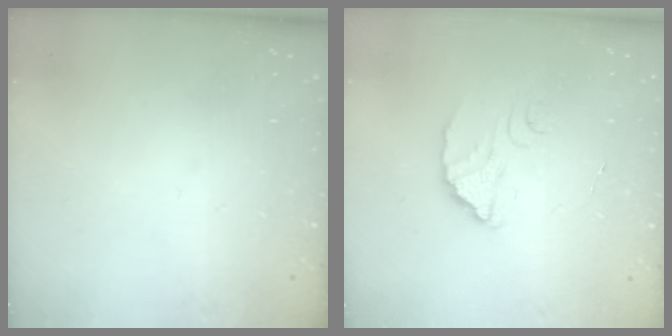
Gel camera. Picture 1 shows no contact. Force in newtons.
{"total": 2.6, "press": 2.6, "slide": 0.1}